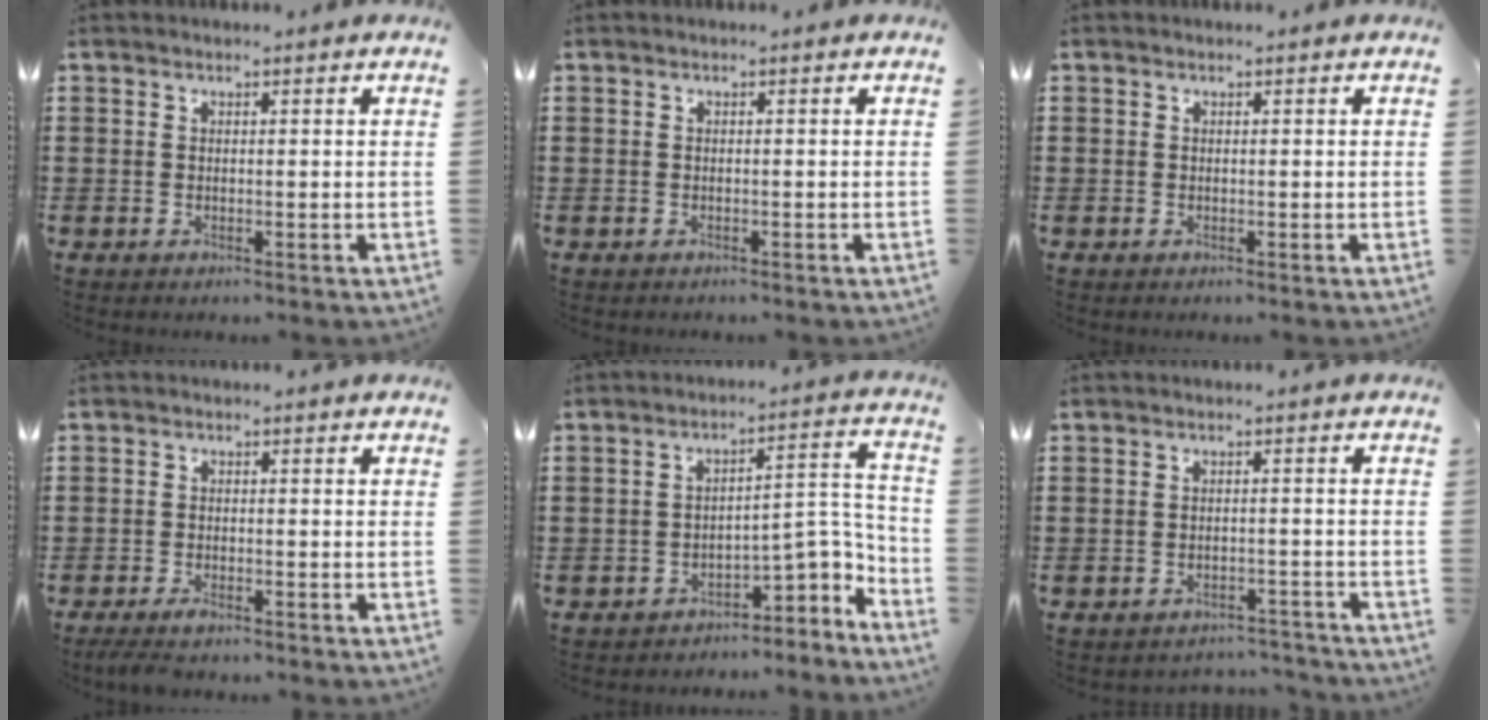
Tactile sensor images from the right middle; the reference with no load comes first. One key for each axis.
{"total": 0.0}
{"total": 0.0}
{"total": 1.9, "fx": -1.5, "fy": 0.3, "fz": 1.2, "tx": -0.038, "ty": -0.007, "tz": -0.032}
{"total": 4.8, "fx": -3.8, "fy": 1.9, "fz": 2.3, "tx": -0.026, "ty": -0.015, "tz": -0.081}
{"total": 2.3, "fx": -2.3, "fy": 0.2, "fz": 0.1, "tx": -0.009, "ty": -0.002, "tz": -0.049}